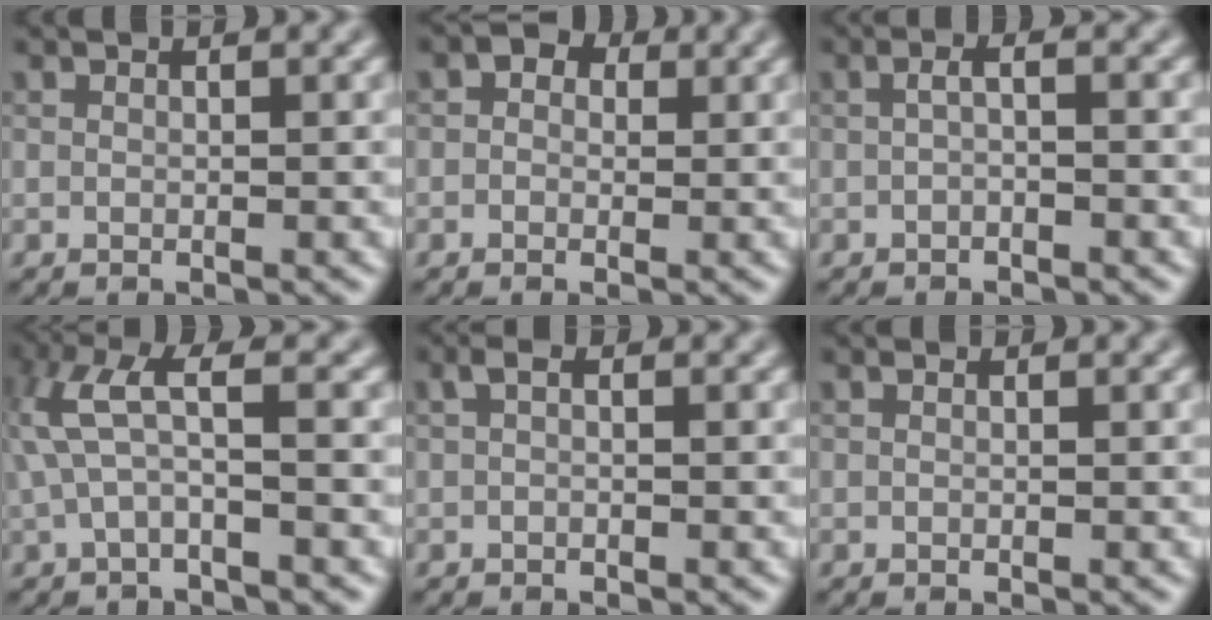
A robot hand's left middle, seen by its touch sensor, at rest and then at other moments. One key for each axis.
{"total": 2.5, "fx": 0.8, "fy": 2.0, "fz": 1.3, "tx": -0.006, "ty": 0.003, "tz": -0.020}
{"total": 1.1, "fx": -0.5, "fy": 0.2, "fz": 1.0, "tx": -0.023, "ty": 0.002, "tz": -0.010}
{"total": 3.7, "fx": 0.3, "fy": 0.8, "fz": 3.6, "tx": -0.095, "ty": 0.014, "tz": 0.002}
{"total": 0.8, "fx": 0.0, "fy": 0.3, "fz": 0.7, "tx": -0.022, "ty": 0.004, "tz": -0.001}
{"total": 0.0}